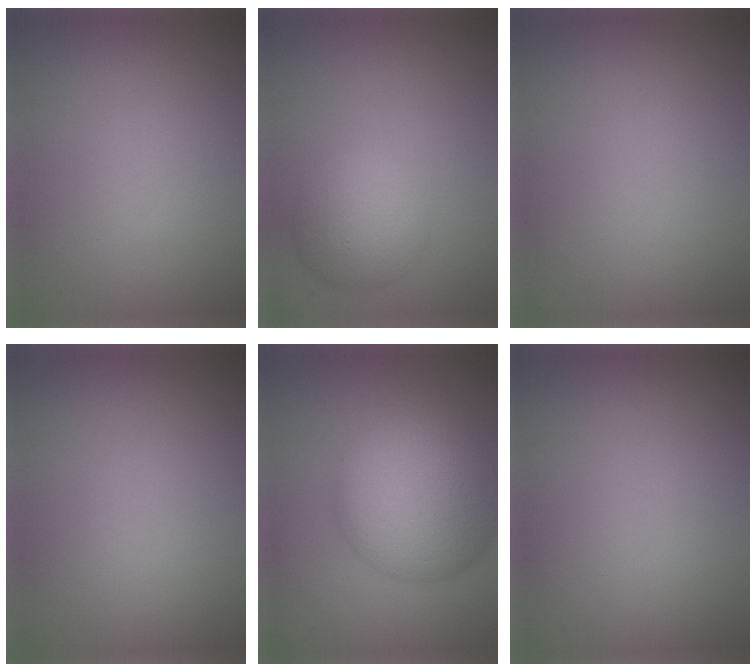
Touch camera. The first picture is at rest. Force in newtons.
{"total": 4.7, "press": 4.7, "slide": 0.1}
{"total": 0.0}
{"total": 0.0}
{"total": 11.0, "press": 11.0, "slide": 0.7}
{"total": 0.0}